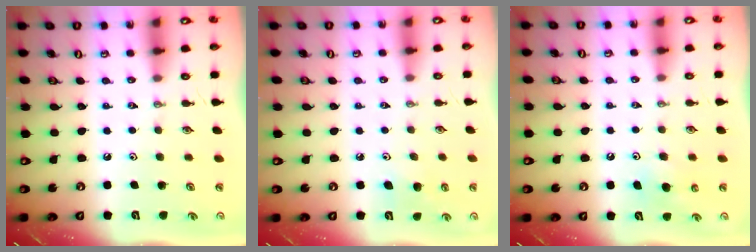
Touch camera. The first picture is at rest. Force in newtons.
{"total": 6.8, "press": 6.6, "slide": 1.8}
{"total": 5.8, "press": 5.7, "slide": 1.0}